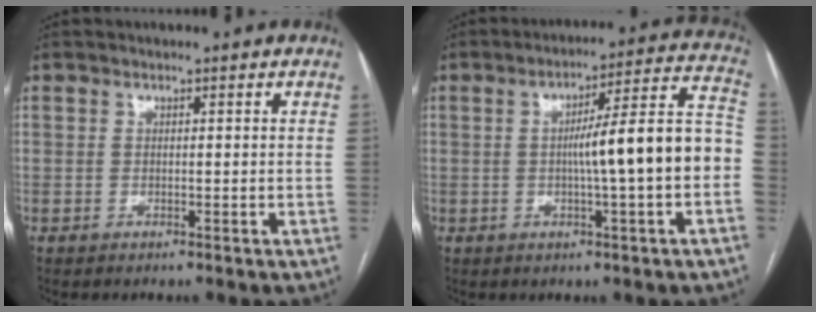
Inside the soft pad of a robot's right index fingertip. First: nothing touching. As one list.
[{"total": 13.3, "force": [-1.7, 0.1, 13.2], "torque": [-0.185, 0.031, -0.027]}]